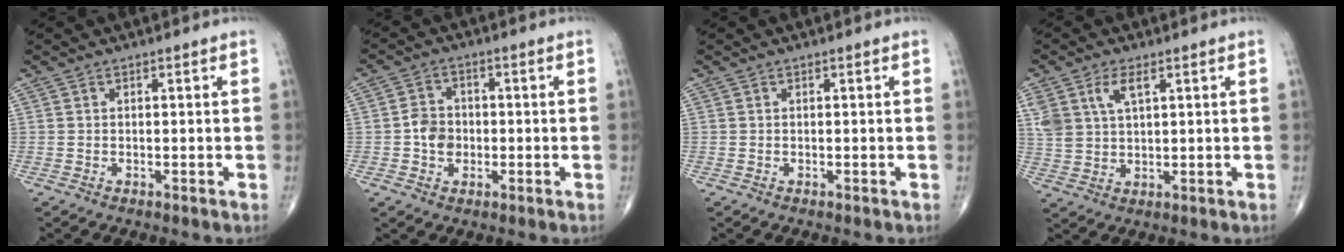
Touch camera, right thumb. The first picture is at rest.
{"total": 5.0, "force": [-0.8, 4.1, 2.7], "torque": [-0.032, 0.010, -0.019]}
{"total": 0.0}
{"total": 6.8, "force": [3.2, 3.5, 4.9], "torque": [-0.103, -0.005, 0.067]}